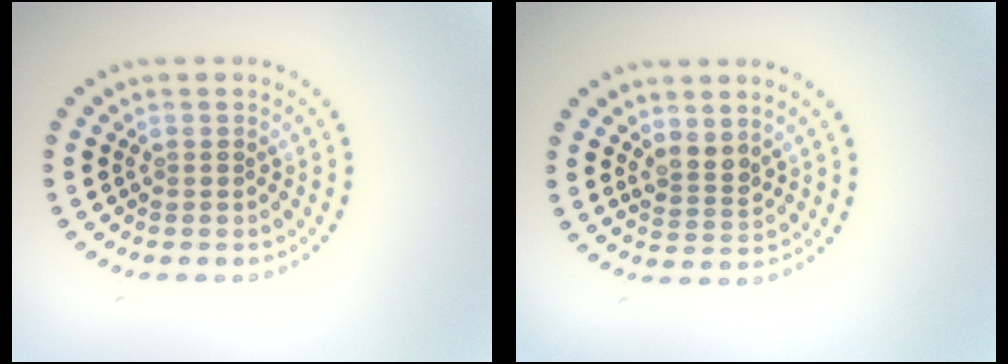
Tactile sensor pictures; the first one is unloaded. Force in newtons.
{"total": 2.0, "press": 1.6, "slide": 1.2}